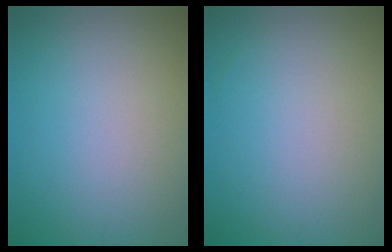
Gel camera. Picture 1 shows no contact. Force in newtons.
{"total": 0.0}